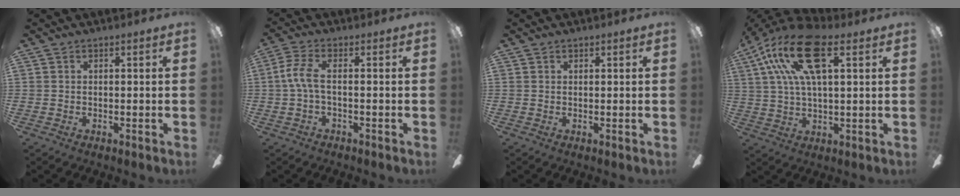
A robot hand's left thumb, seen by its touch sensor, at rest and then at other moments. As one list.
[{"total": 6.3, "force": [-0.2, 2.2, 5.9], "torque": [-0.128, 0.001, -0.007]}, {"total": 0.8, "force": [0.8, 0.3, -0.1], "torque": [0.001, -0.002, 0.015]}, {"total": 19.6, "force": [8.5, 8.1, 15.6], "torque": [-0.305, -0.010, 0.142]}]